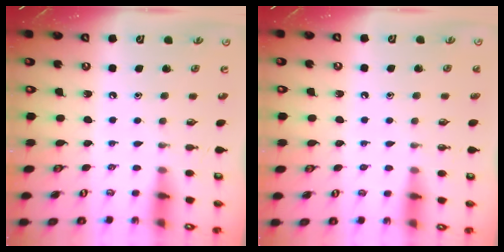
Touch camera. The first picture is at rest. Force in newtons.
{"total": 0.9, "press": 0.9, "slide": 0.0}